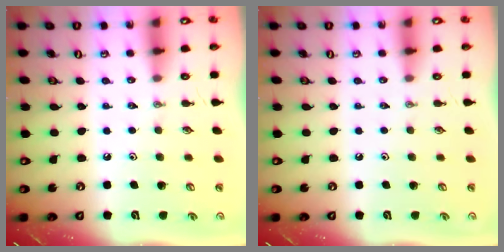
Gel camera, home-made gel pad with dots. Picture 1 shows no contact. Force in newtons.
{"total": 0.0}